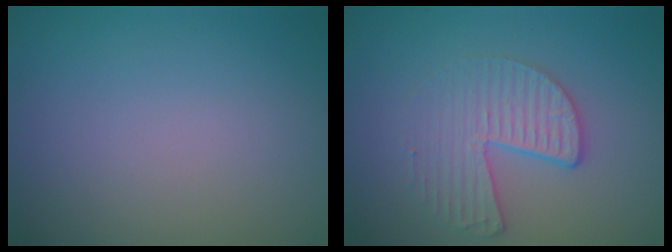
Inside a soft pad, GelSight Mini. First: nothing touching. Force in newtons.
{"total": 3.6, "press": 2.7, "slide": 2.4}